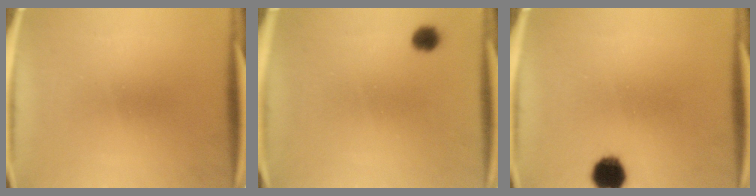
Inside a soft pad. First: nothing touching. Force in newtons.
{"total": 2.6}
{"total": 6.5}